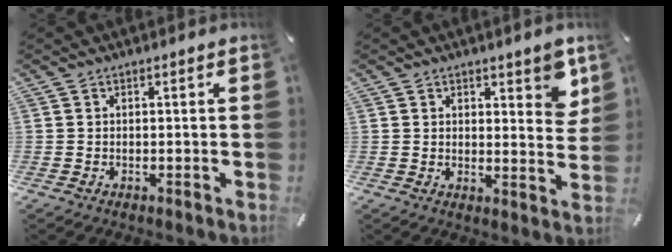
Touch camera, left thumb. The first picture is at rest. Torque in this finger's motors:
{"motor_torque": [0.46, -0.27, 0.29, 0.03, 0.00]}